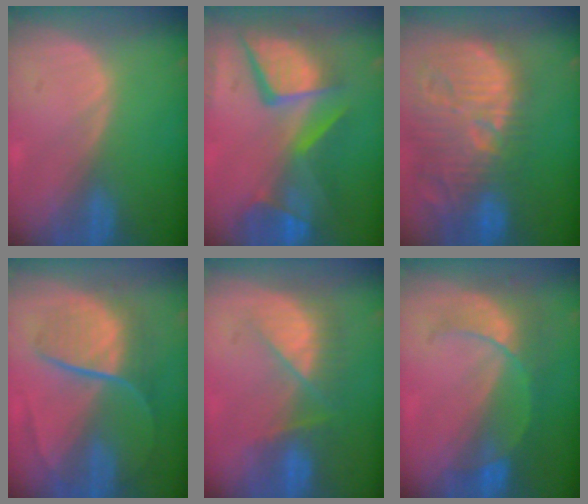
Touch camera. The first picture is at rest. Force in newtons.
{"total": 12.9, "press": 10.6, "slide": 7.4}
{"total": 15.2, "press": 13.3, "slide": 7.4}
{"total": 9.0, "press": 7.4, "slide": 5.1}
{"total": 7.7, "press": 7.0, "slide": 3.2}
{"total": 7.9, "press": 6.9, "slide": 3.8}